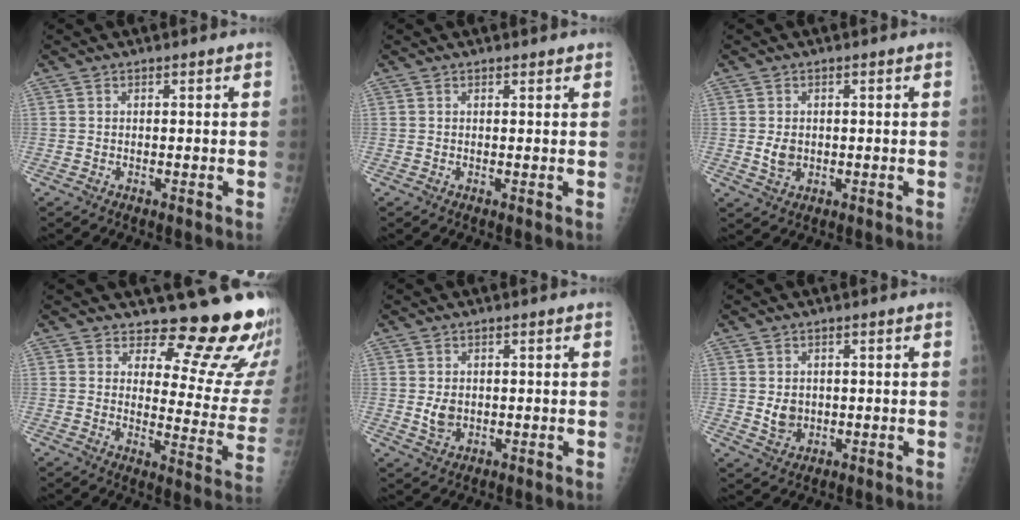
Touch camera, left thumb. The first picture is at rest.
{"total": 0.8, "force": [0.7, 0.3, 0.4], "torque": [-0.005, -0.003, 0.008]}
{"total": 3.5, "force": [0.0, 2.9, 2.0], "torque": [-0.022, -0.002, 0.008]}
{"total": 16.0, "force": [13.7, 4.7, 6.7], "torque": [-0.036, -0.142, 0.156]}
{"total": 3.3, "force": [0.1, 2.5, 2.2], "torque": [-0.032, -0.005, 0.008]}
{"total": 3.8, "force": [0.2, 3.1, 2.2], "torque": [-0.023, -0.005, 0.013]}